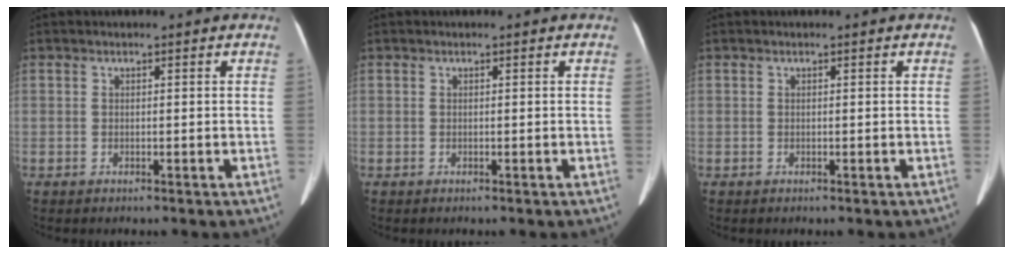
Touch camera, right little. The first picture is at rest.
{"total": 0.0}
{"total": 0.0}